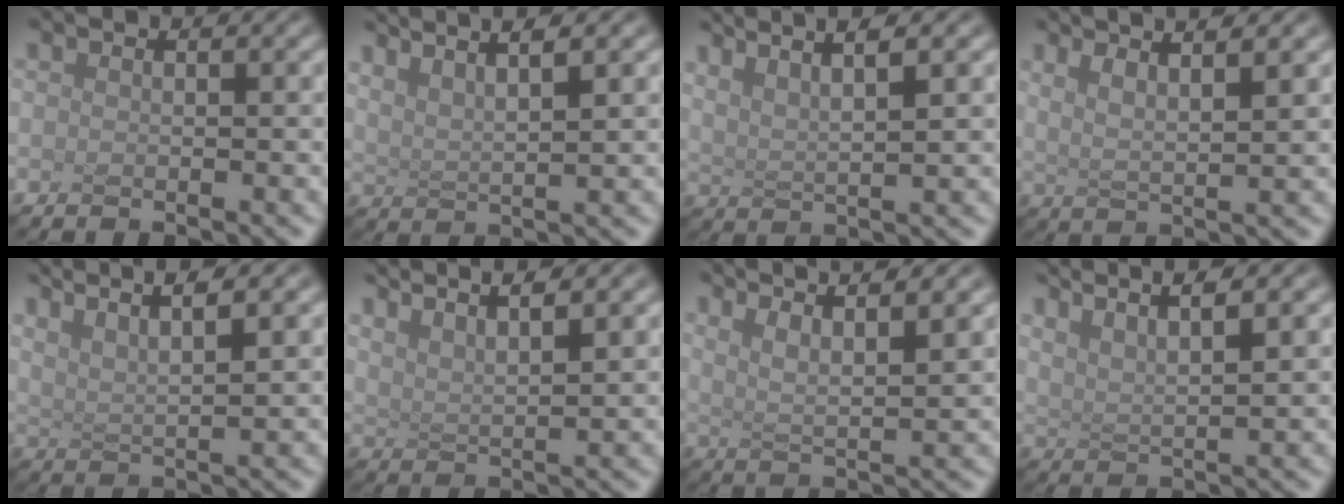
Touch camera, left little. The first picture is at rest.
{"total": 4.1, "force": [2.9, 0.1, 2.9], "torque": [-0.076, 0.019, 0.059]}
{"total": 4.1, "force": [2.5, 0.0, 3.2], "torque": [-0.085, 0.014, 0.058]}
{"total": 3.1, "force": [1.7, -0.2, 2.5], "torque": [-0.074, 0.012, 0.046]}
{"total": 4.6, "force": [3.2, 0.1, 3.3], "torque": [-0.087, 0.017, 0.068]}
{"total": 4.6, "force": [3.8, 0.3, 2.6], "torque": [-0.061, 0.021, 0.066]}
{"total": 4.6, "force": [3.1, 0.3, 3.4], "torque": [-0.078, 0.021, 0.060]}
{"total": 5.0, "force": [3.6, 0.3, 3.4], "torque": [-0.083, 0.020, 0.069]}